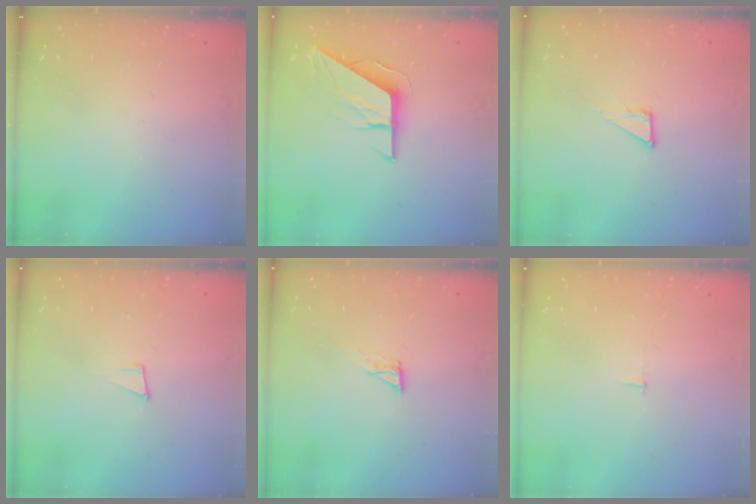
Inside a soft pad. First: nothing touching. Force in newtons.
{"total": 8.8, "press": 8.8, "slide": 0.5}
{"total": 3.9, "press": 3.9, "slide": 0.3}
{"total": 4.8, "press": 3.6, "slide": 3.2}
{"total": 4.3, "press": 4.2, "slide": 0.3}
{"total": 2.3, "press": 2.3, "slide": 0.2}